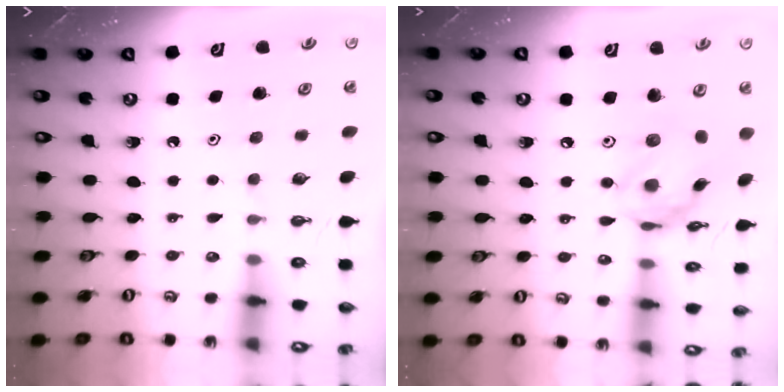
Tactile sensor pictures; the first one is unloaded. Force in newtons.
{"total": 15.7, "press": 15.6, "slide": 1.6}